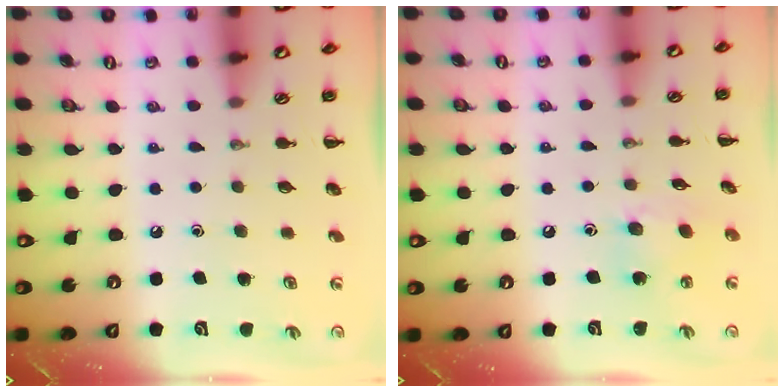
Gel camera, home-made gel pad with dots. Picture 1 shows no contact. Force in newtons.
{"total": 6.6, "press": 6.6, "slide": 0.7}